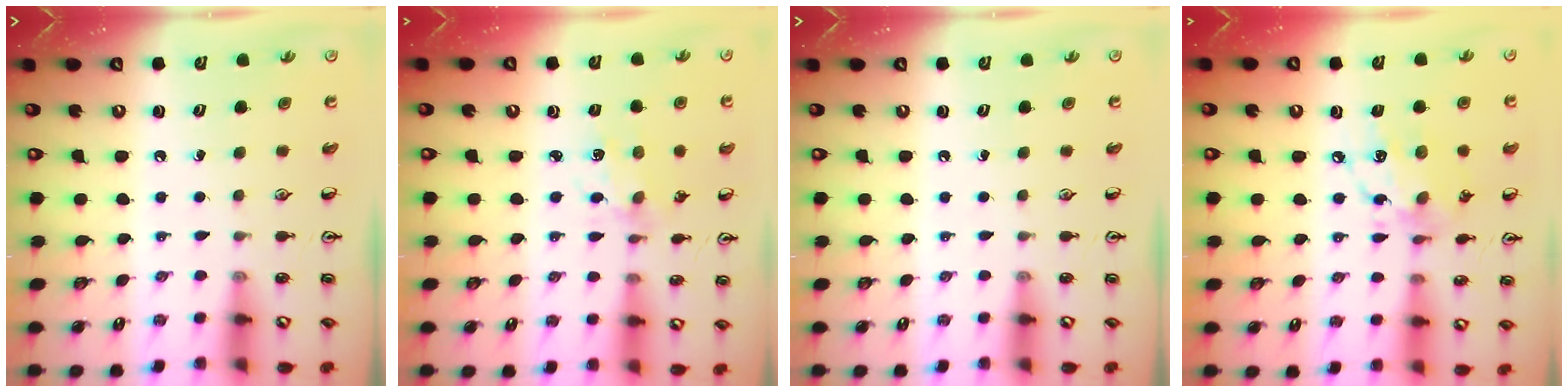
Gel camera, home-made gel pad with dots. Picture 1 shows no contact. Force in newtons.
{"total": 2.0, "press": 2.0, "slide": 0.2}
{"total": 0.0}
{"total": 11.4, "press": 11.4, "slide": 0.7}